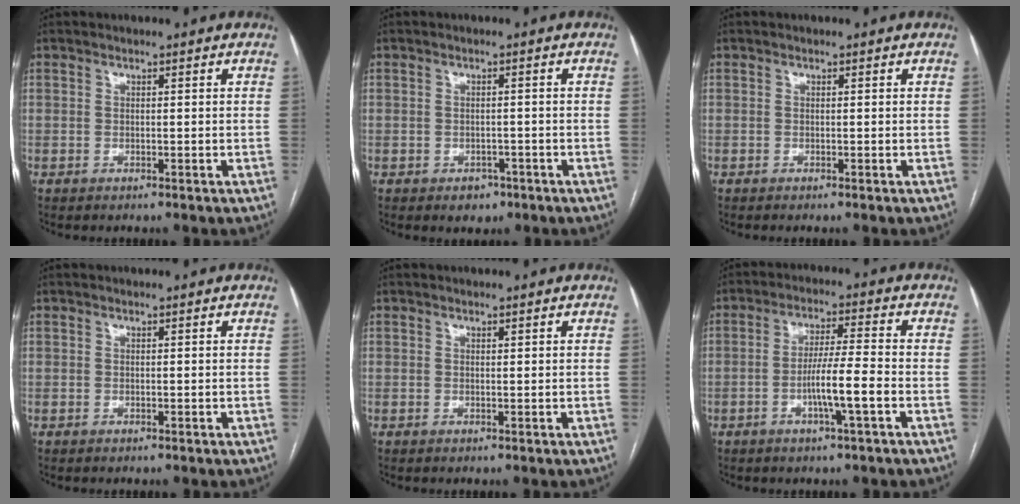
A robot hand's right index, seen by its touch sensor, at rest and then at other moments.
{"total": 2.6, "force": [-1.5, 1.9, 0.9], "torque": [-0.004, 0.005, -0.013]}
{"total": 0.0}
{"total": 0.0}
{"total": 0.0}
{"total": 7.1, "force": [-2.4, -0.3, 6.6], "torque": [-0.122, 0.000, -0.045]}